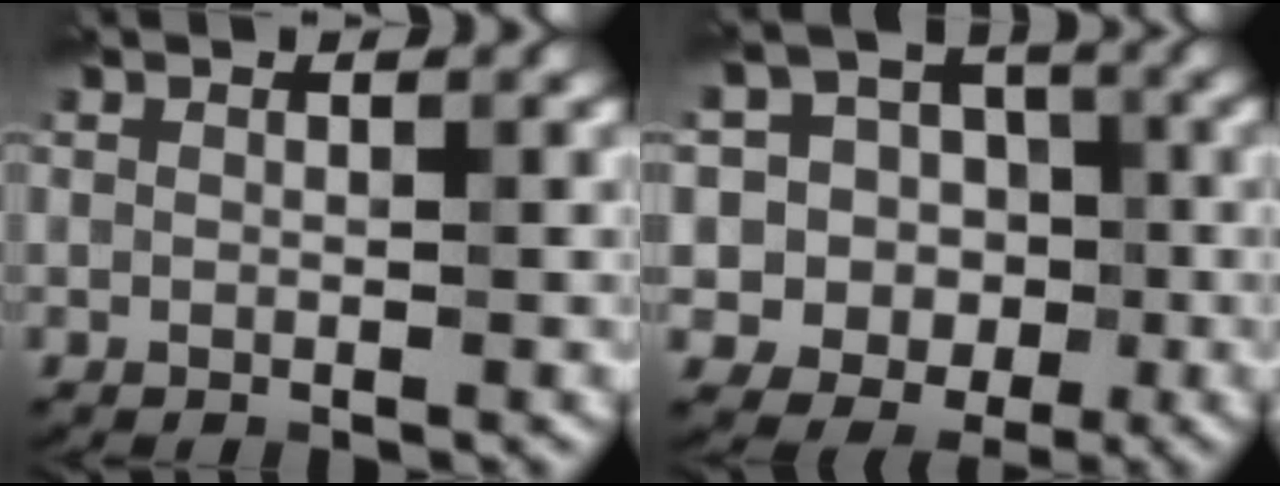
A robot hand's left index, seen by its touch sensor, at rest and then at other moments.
{"total": 8.0, "force": [0.0, 7.6, 2.6], "torque": [-0.052, 0.025, -0.033]}